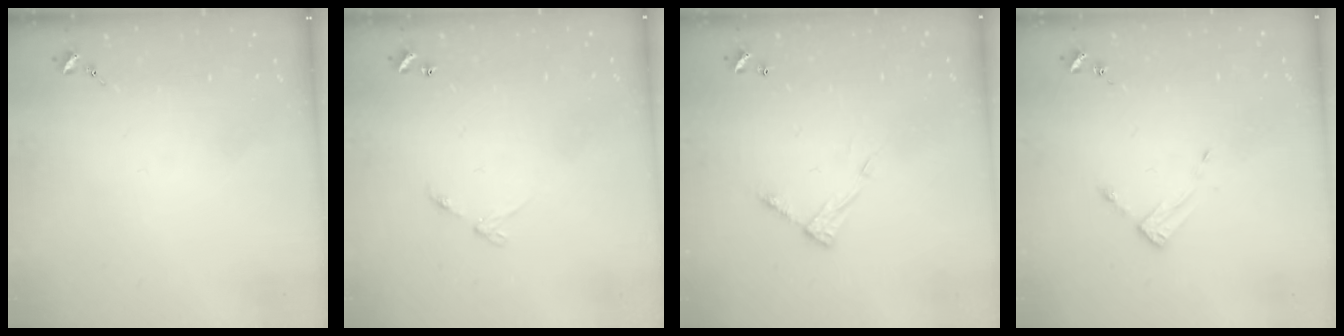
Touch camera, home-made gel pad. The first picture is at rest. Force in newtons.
{"total": 6.3, "press": 6.2, "slide": 0.7}
{"total": 7.6, "press": 7.6, "slide": 0.1}
{"total": 3.9, "press": 3.9, "slide": 0.4}